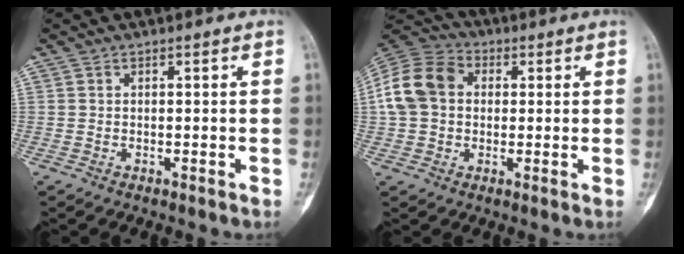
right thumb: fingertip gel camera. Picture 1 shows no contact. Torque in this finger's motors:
{"motor_torque": [0.13, 0.13, 1.15, -0.29, 0.11]}